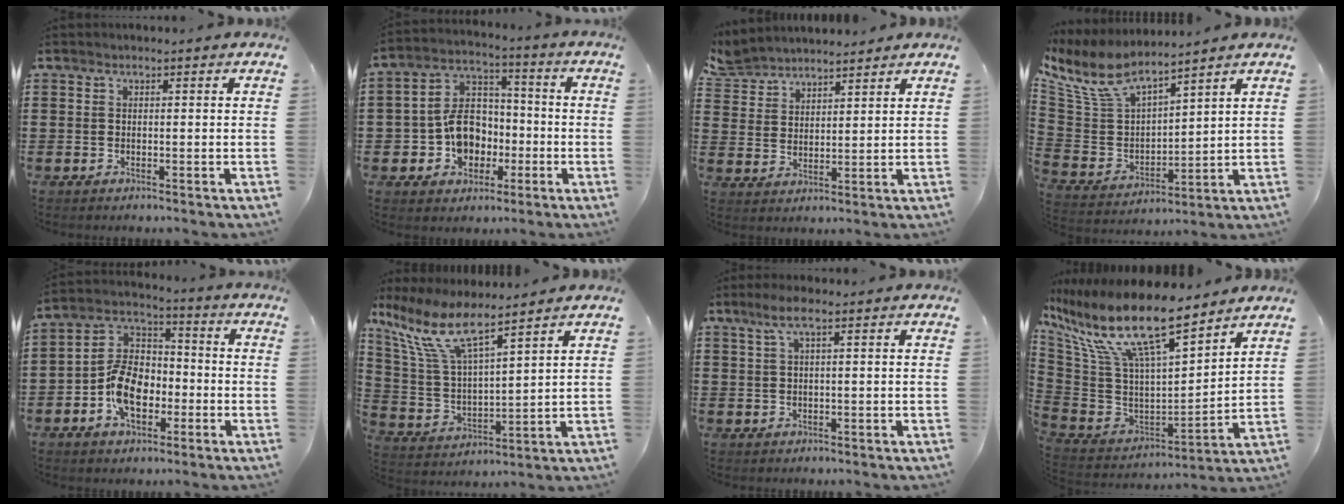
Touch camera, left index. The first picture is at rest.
{"total": 9.0, "force": [-2.1, 7.3, 4.8], "torque": [-0.118, 0.027, -0.037]}
{"total": 4.9, "force": [4.7, 1.2, 0.0], "torque": [-0.024, -0.017, 0.087]}
{"total": 8.7, "force": [7.3, 2.7, 3.8], "torque": [-0.107, -0.040, 0.130]}
{"total": 9.4, "force": [-3.2, 6.2, 6.3], "torque": [-0.161, 0.013, -0.067]}
{"total": 9.0, "force": [7.1, 1.4, 5.4], "torque": [-0.147, -0.040, 0.118]}
{"total": 3.1, "force": [1.1, 0.4, 2.8], "torque": [-0.058, 0.002, 0.018]}
{"total": 16.4, "force": [10.3, 4.7, 11.9], "torque": [-0.271, -0.062, 0.174]}